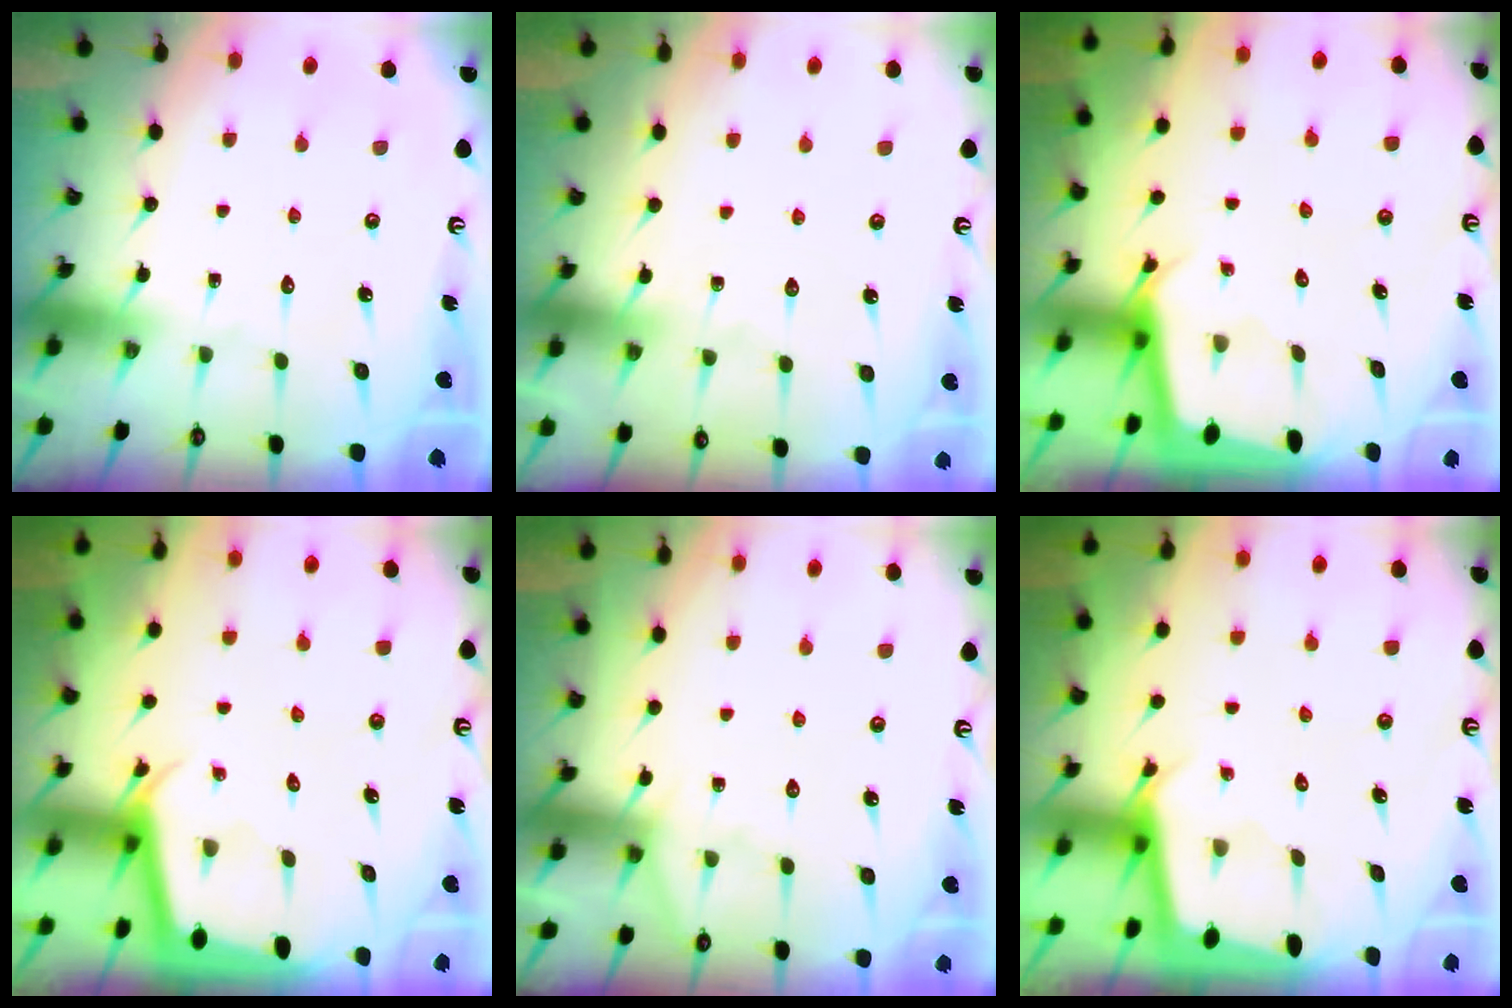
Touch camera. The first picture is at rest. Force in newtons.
{"total": 5.9, "press": 5.8, "slide": 0.8}
{"total": 2.4, "press": 2.4, "slide": 0.2}
{"total": 2.2, "press": 2.2, "slide": 0.1}
{"total": 3.7, "press": 3.7, "slide": 0.5}
{"total": 2.5, "press": 2.5, "slide": 0.1}